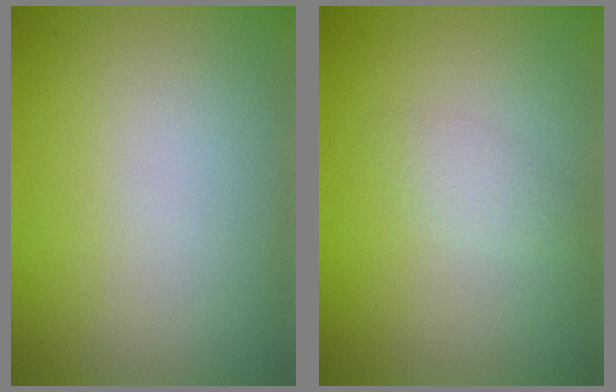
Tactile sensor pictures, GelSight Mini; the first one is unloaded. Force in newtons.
{"total": 1.4, "press": 1.4, "slide": 0.0}